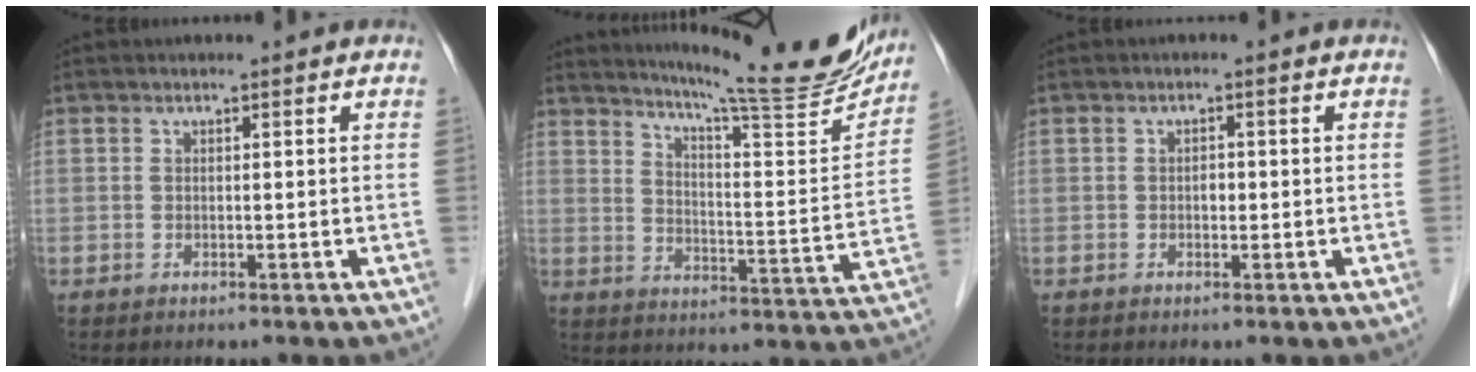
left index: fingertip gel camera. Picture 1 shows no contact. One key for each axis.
{"total": 21.4, "fx": 19.2, "fy": 0.9, "fz": 9.5, "tx": -0.142, "ty": -0.062, "tz": 0.250}
{"total": 1.1, "fx": -0.2, "fy": 0.7, "fz": 0.9, "tx": -0.011, "ty": 0.003, "tz": -0.005}